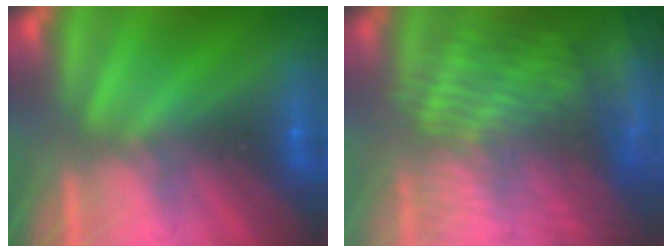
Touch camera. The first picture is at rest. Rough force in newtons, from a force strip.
{"total": 6.8}